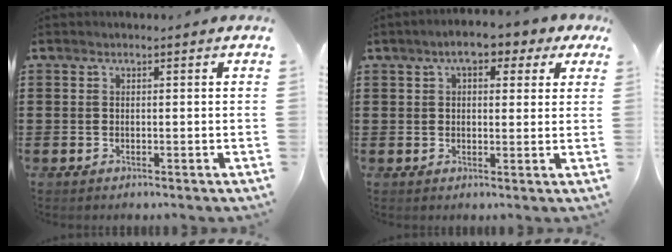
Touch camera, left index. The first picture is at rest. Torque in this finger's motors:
{"motor_torque": [2.13, 0.00, 0.82, 0.16]}